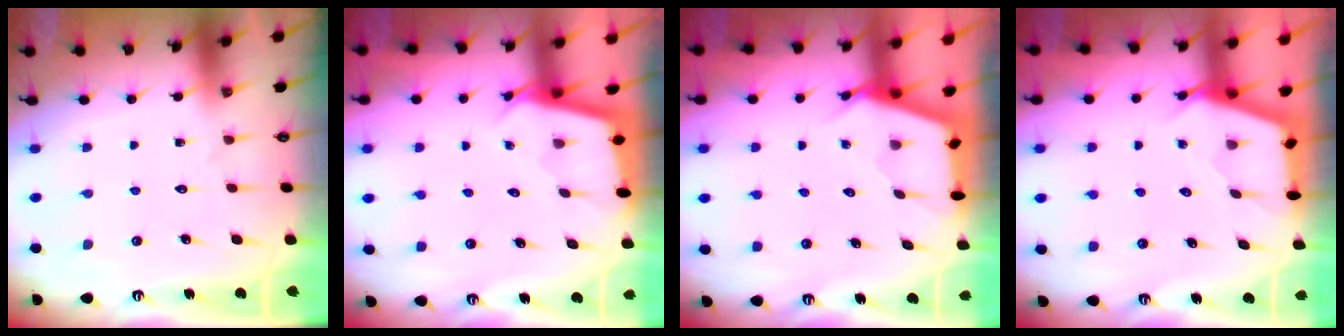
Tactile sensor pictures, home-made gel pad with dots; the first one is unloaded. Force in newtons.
{"total": 2.2, "press": 2.2, "slide": 0.2}
{"total": 2.7, "press": 2.7, "slide": 0.3}
{"total": 2.8, "press": 2.8, "slide": 0.4}